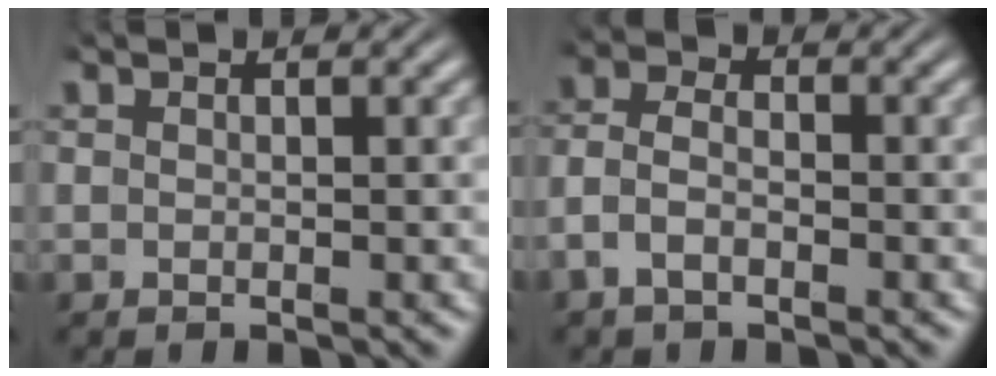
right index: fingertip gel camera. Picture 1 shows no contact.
{"total": 3.5, "force": [-1.4, 2.4, 2.1], "torque": [-0.057, -0.015, -0.021]}